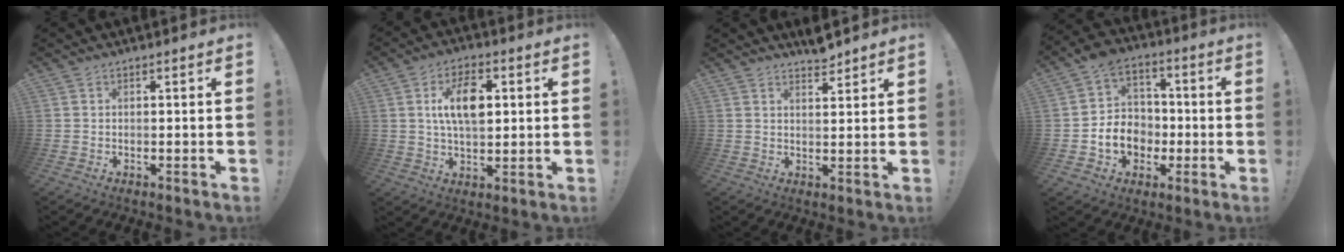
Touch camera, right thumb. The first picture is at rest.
{"total": 12.0, "force": [2.8, 7.1, 9.3], "torque": [-0.140, 0.010, 0.048]}
{"total": 4.0, "force": [3.7, 0.6, 1.1], "torque": [0.002, -0.028, 0.062]}
{"total": 12.4, "force": [-2.9, 10.5, 5.9], "torque": [-0.090, 0.025, -0.045]}